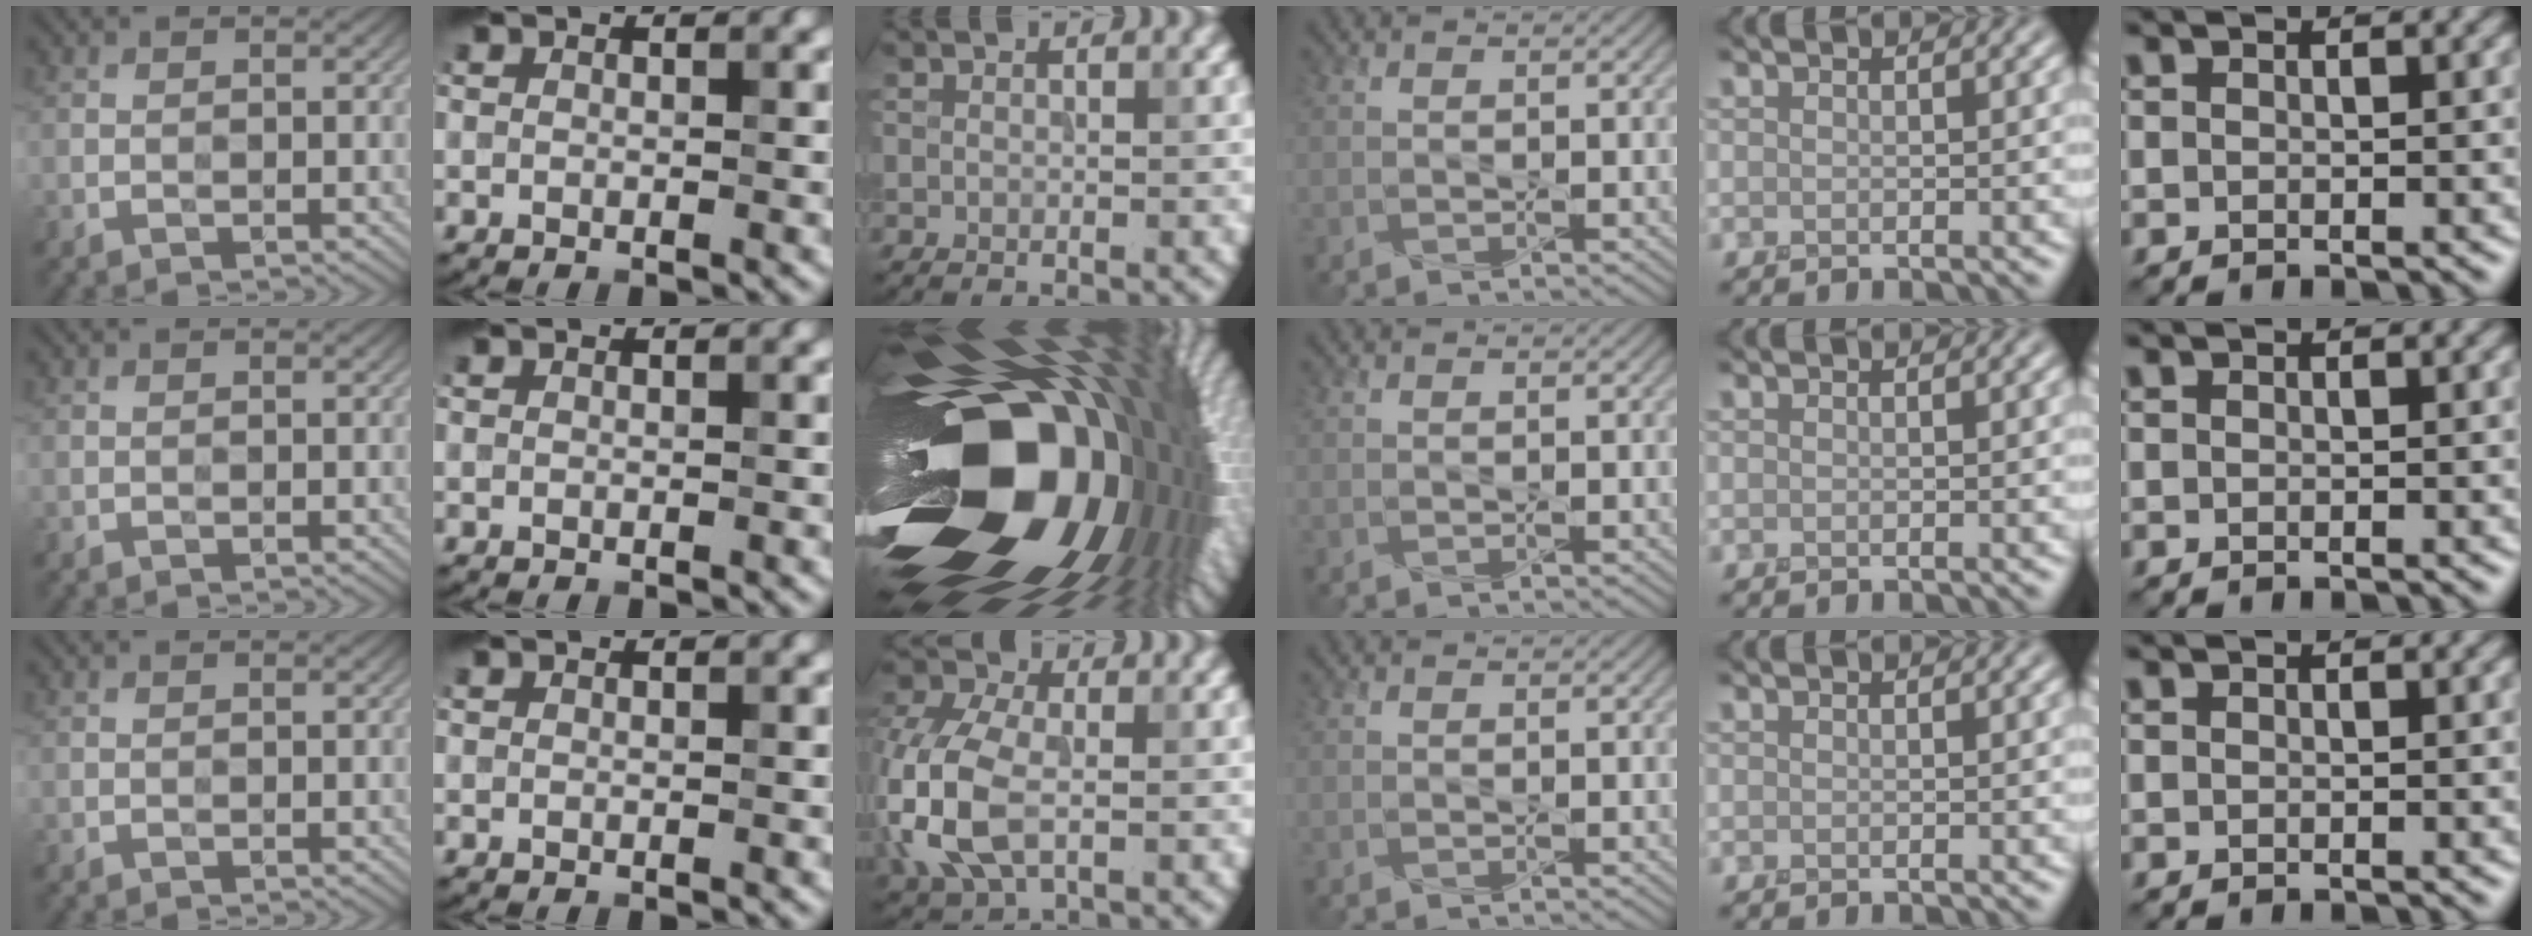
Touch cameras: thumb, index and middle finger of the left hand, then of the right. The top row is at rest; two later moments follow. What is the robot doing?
{"motion": "press", "object": "stapler"}